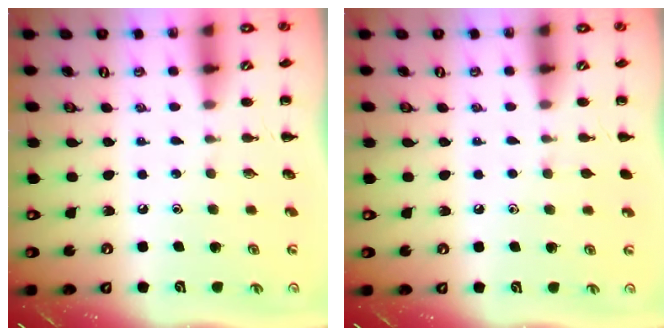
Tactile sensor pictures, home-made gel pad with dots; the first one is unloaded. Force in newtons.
{"total": 3.1, "press": 2.9, "slide": 1.2}